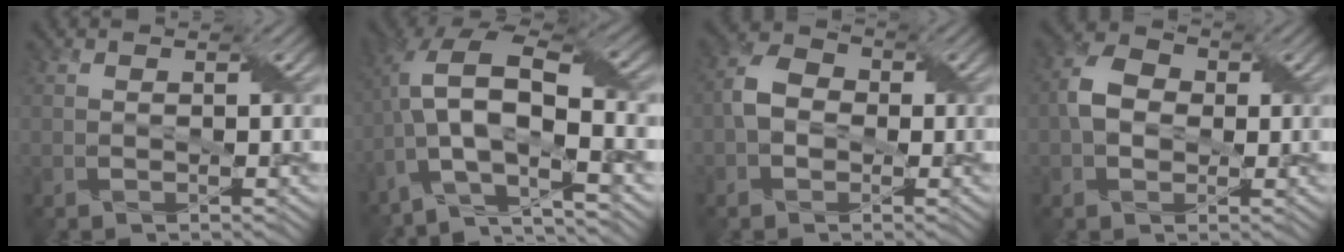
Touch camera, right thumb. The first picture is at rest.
{"total": 14.1, "force": [-3.9, 5.2, 12.5], "torque": [-0.249, 0.001, -0.061]}
{"total": 4.2, "force": [-0.6, 3.4, 2.4], "torque": [-0.052, 0.009, -0.020]}
{"total": 4.8, "force": [0.0, 3.8, 2.9], "torque": [-0.066, 0.009, -0.009]}